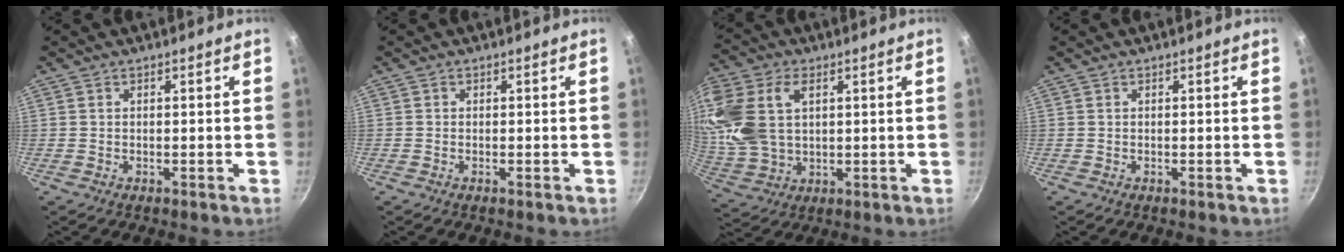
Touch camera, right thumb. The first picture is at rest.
{"total": 0.0}
{"total": 16.7, "force": [4.5, 11.0, 11.7], "torque": [-0.250, -0.005, 0.093]}
{"total": 0.0}